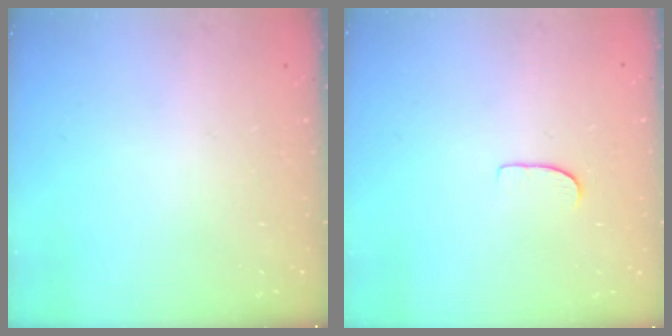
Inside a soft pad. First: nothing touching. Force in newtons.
{"total": 5.2, "press": 5.2, "slide": 0.4}